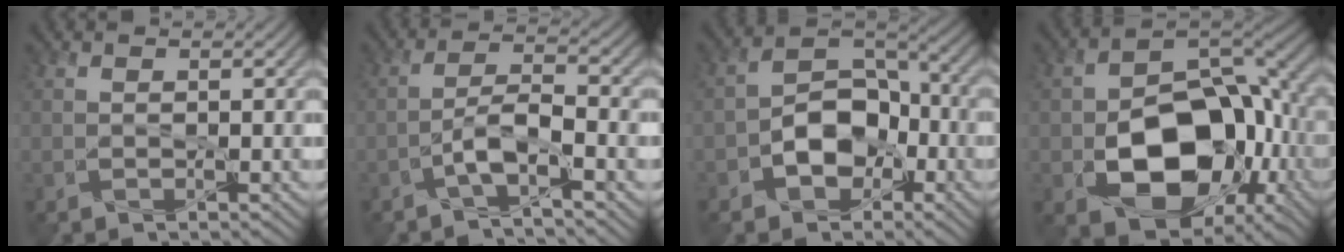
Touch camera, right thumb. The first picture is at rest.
{"total": 3.5, "force": [-2.3, -0.5, 2.5], "torque": [-0.045, 0.015, -0.045]}
{"total": 7.7, "force": [-2.9, 4.8, 5.2], "torque": [-0.094, -0.005, -0.053]}
{"total": 14.3, "force": [-3.9, 9.3, 10.2], "torque": [-0.146, -0.027, -0.067]}